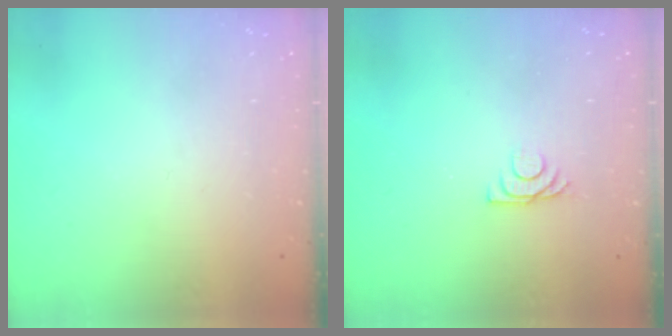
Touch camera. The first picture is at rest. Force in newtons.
{"total": 5.3, "press": 5.3, "slide": 0.6}